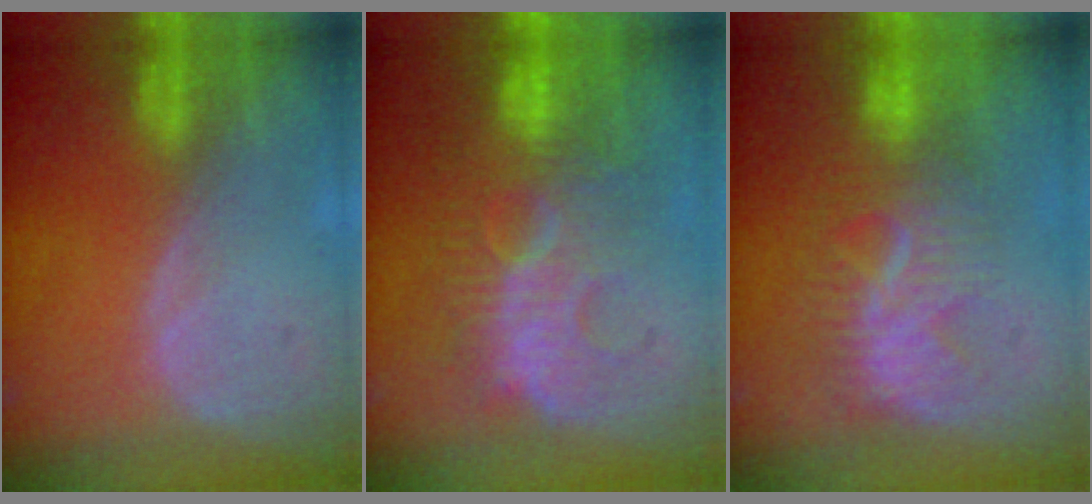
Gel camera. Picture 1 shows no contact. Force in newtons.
{"total": 10.6, "press": 9.9, "slide": 3.8}
{"total": 8.4, "press": 8.1, "slide": 2.4}